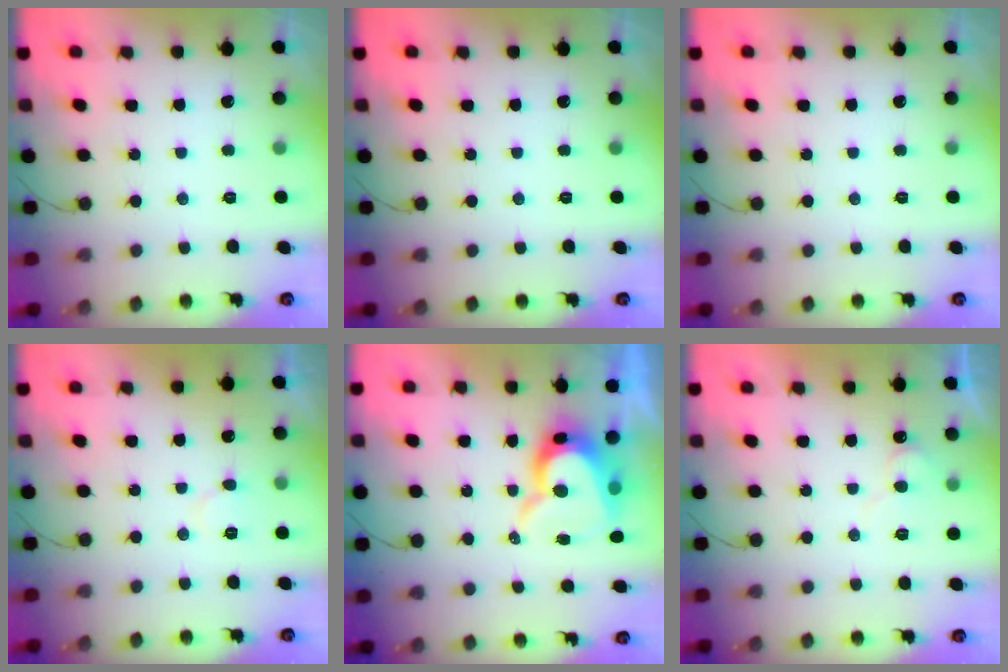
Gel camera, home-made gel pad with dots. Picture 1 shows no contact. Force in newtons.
{"total": 0.0}
{"total": 0.0}
{"total": 5.6, "press": 5.6, "slide": 0.5}
{"total": 12.5, "press": 12.5, "slide": 1.2}
{"total": 7.5, "press": 7.5, "slide": 0.8}